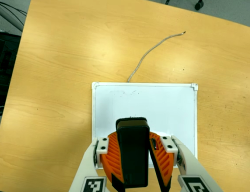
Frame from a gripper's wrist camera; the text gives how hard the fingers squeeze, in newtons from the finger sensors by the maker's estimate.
{"total": 10.2, "left": 10.7, "right": 9.7}